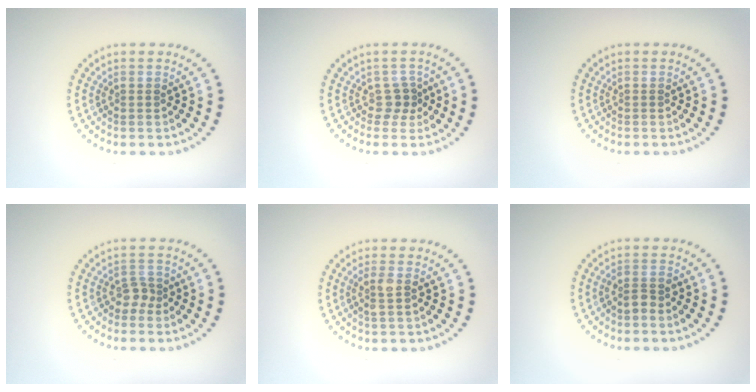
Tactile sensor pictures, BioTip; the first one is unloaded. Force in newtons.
{"total": 1.7, "press": 1.1, "slide": 1.2}
{"total": 0.0}
{"total": 1.4, "press": 1.0, "slide": 1.0}
{"total": 1.5, "press": 1.4, "slide": 0.7}
{"total": 1.5, "press": 1.3, "slide": 0.8}